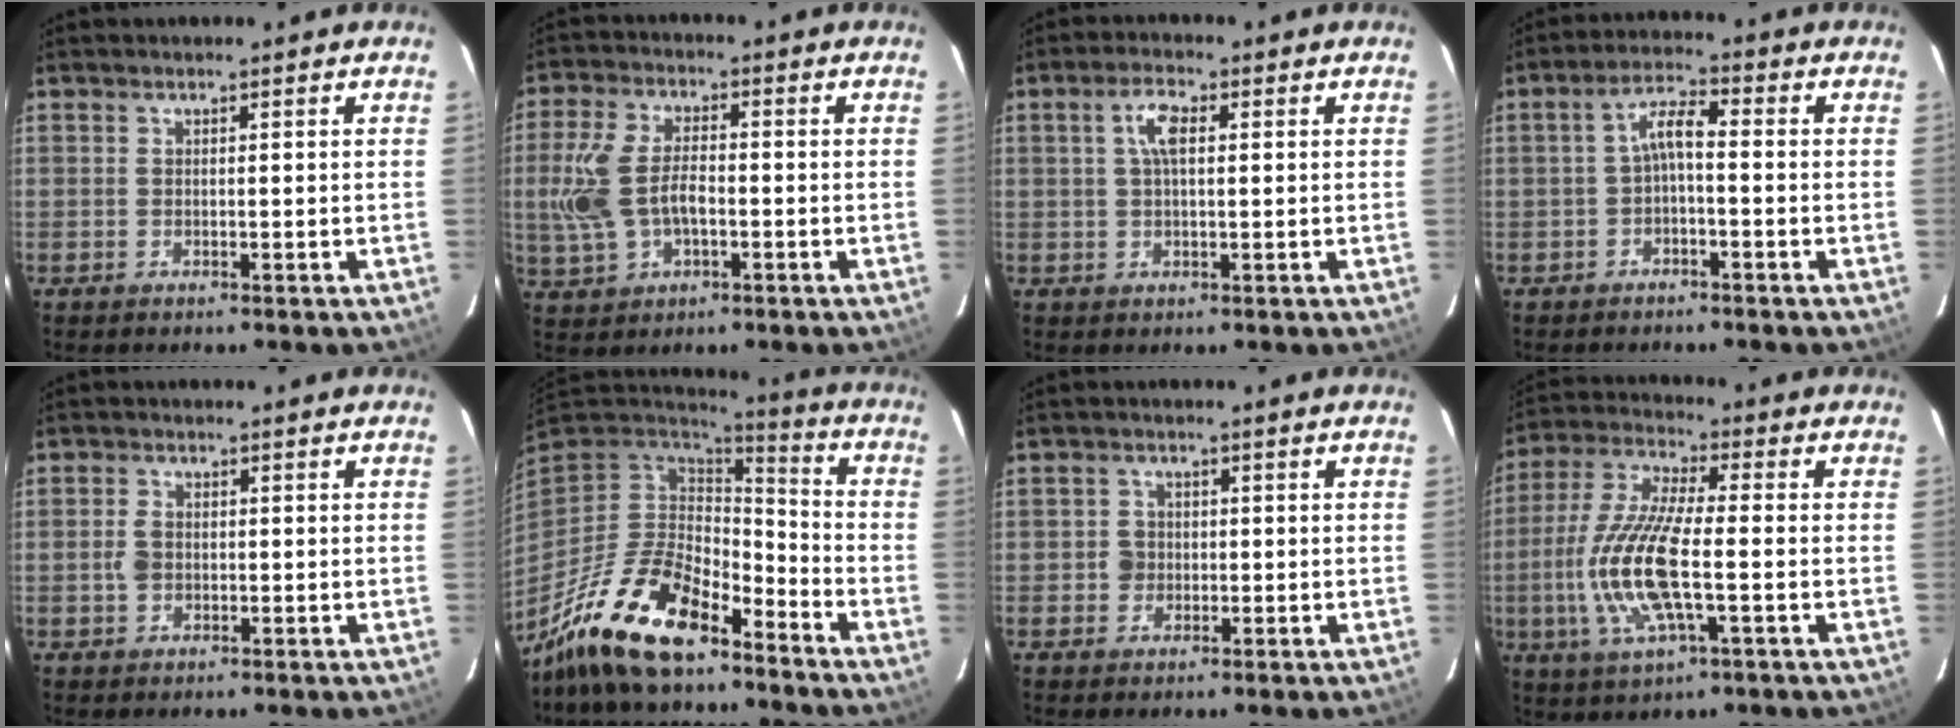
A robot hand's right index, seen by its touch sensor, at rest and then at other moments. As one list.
[{"total": 11.0, "force": [-1.3, 6.3, 8.9], "torque": [-0.194, 0.006, -0.018]}, {"total": 4.3, "force": [1.0, 1.7, 3.8], "torque": [-0.074, 0.012, 0.020]}, {"total": 4.0, "force": [-1.2, 1.1, 3.7], "torque": [-0.077, 0.015, -0.023]}, {"total": 2.7, "force": [-0.3, 2.1, 1.7], "torque": [-0.037, 0.005, -0.005]}, {"total": 17.9, "force": [-12.4, 7.0, 10.9], "torque": [-0.228, -0.018, -0.225]}, {"total": 2.7, "force": [-0.4, 2.6, 0.5], "torque": [-0.009, 0.006, -0.008]}, {"total": 15.1, "force": [-2.9, 4.1, 14.2], "torque": [-0.302, -0.005, -0.059]}]